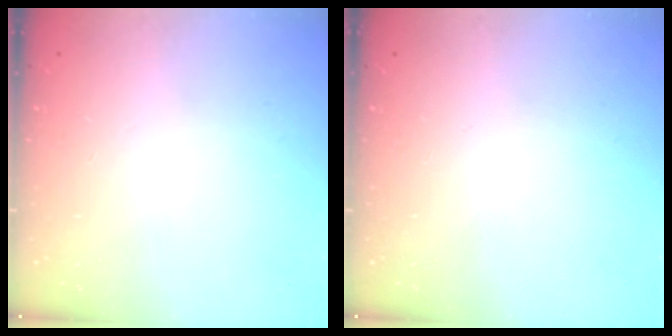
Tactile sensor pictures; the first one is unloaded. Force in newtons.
{"total": 0.0}